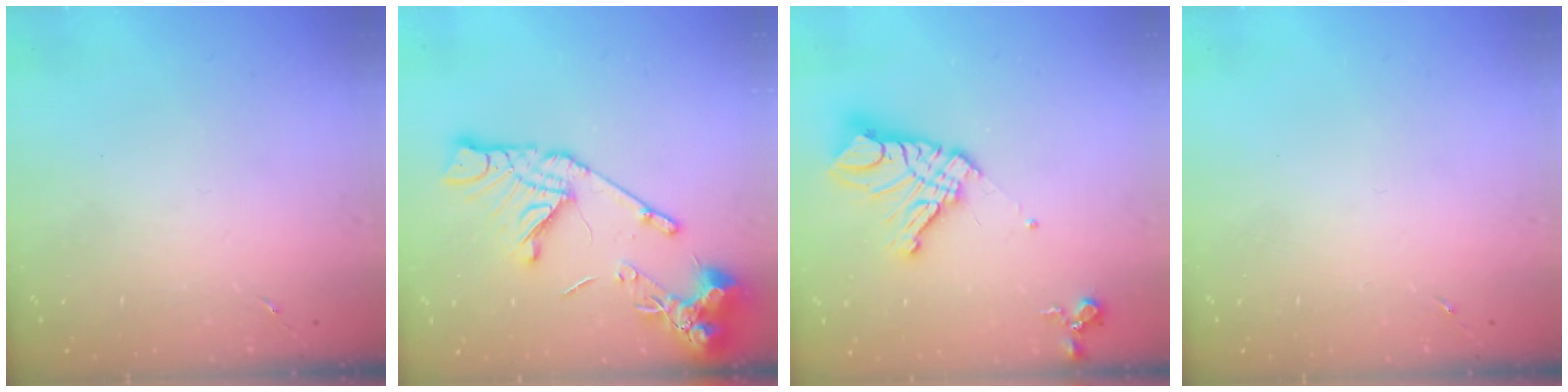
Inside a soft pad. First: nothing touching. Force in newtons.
{"total": 16.8, "press": 16.6, "slide": 1.9}
{"total": 16.4, "press": 16.3, "slide": 2.1}
{"total": 0.0}